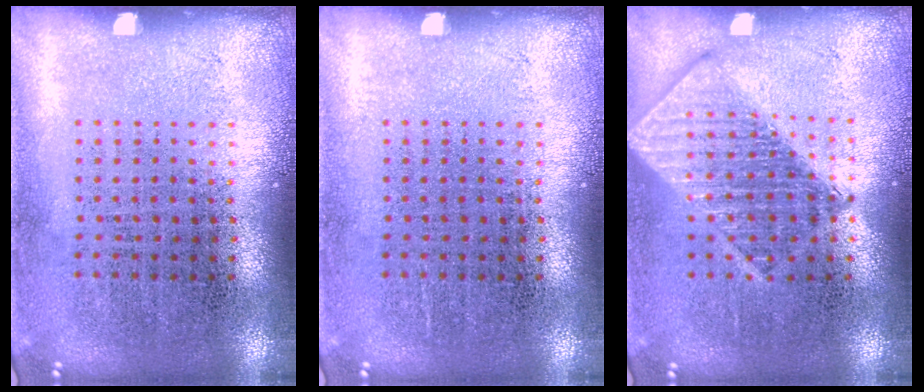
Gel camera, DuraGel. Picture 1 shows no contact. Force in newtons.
{"total": 0.0}
{"total": 2.9, "press": 2.9, "slide": 0.5}